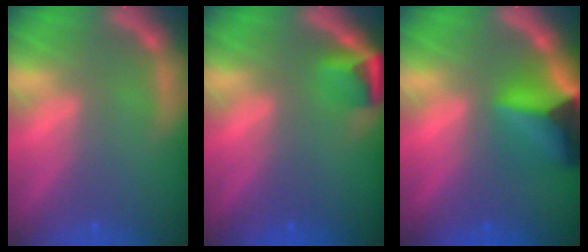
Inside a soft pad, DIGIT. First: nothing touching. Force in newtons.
{"total": 2.9}
{"total": 9.0}